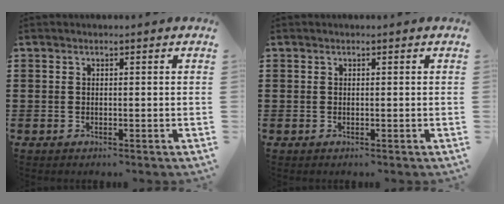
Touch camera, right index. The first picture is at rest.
{"total": 0.0}